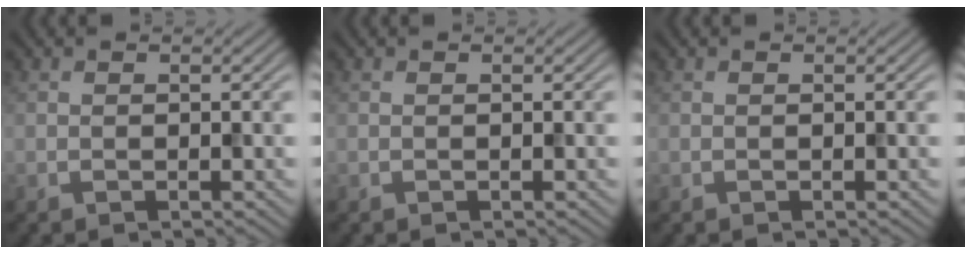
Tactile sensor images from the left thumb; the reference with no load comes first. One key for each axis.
{"total": 0.0}
{"total": 0.0}